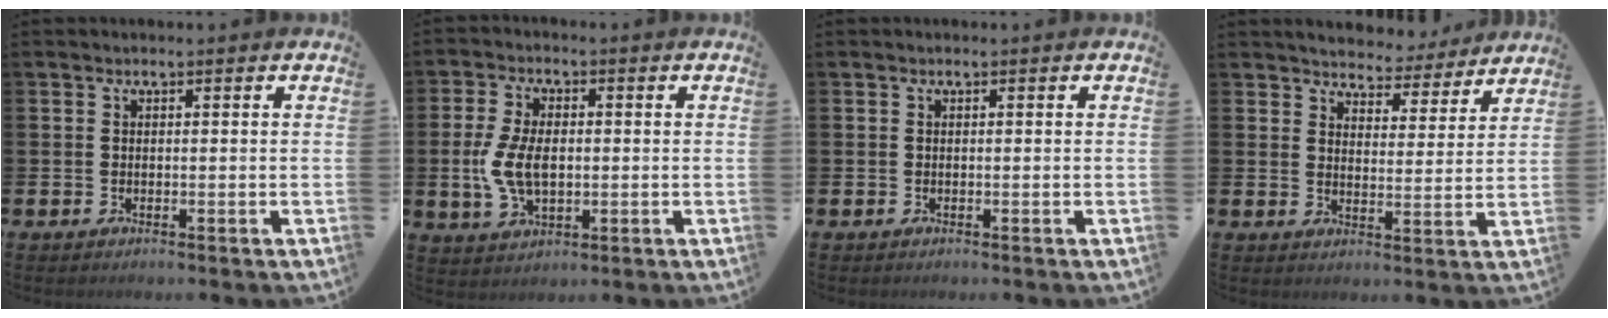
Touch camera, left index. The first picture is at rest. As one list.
[{"total": 7.1, "force": [-0.2, 4.2, 5.8], "torque": [-0.120, 0.005, -0.007]}, {"total": 0.0}, {"total": 5.1, "force": [4.9, 1.2, -0.3], "torque": [-0.005, -0.047, 0.082]}]